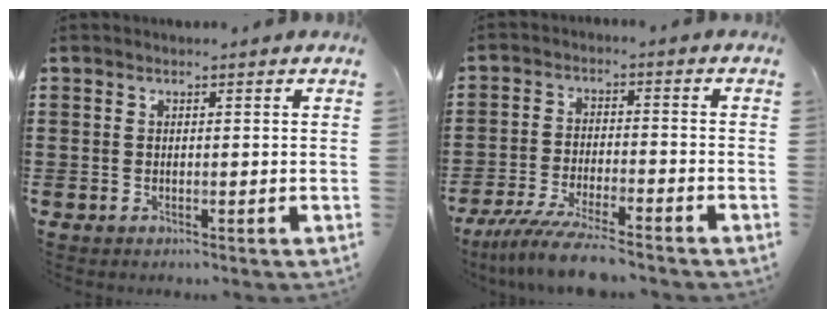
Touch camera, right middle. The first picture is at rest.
{"total": 7.4, "force": [-6.5, 0.1, 3.5], "torque": [-0.076, -0.010, -0.123]}